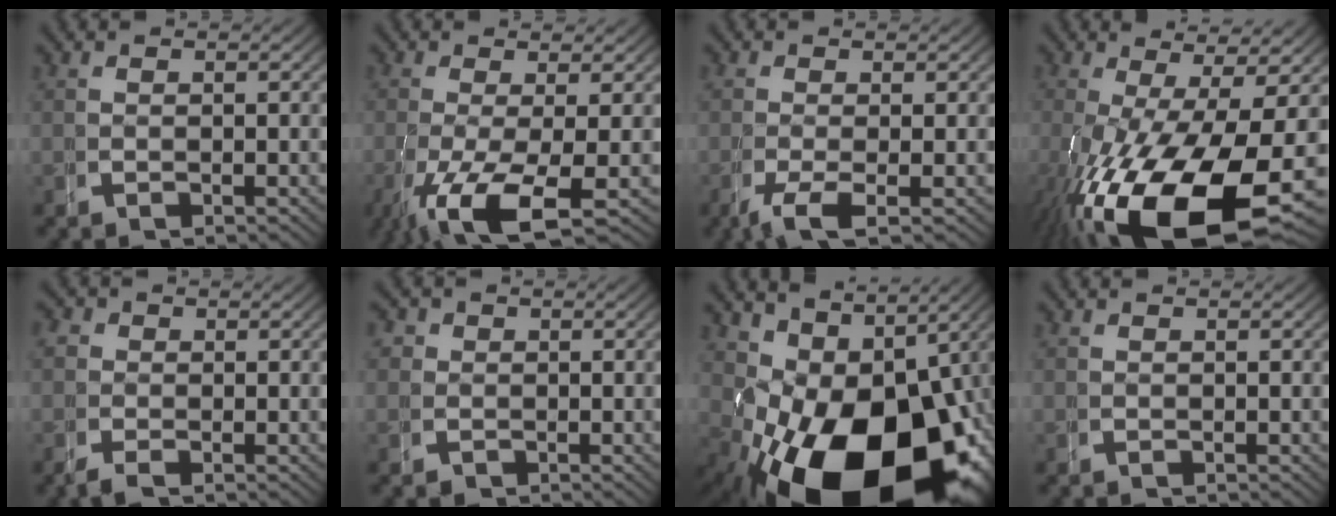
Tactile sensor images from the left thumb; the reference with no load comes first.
{"total": 7.3, "force": [-2.7, 3.0, 6.1], "torque": [-0.131, -0.035, -0.023]}
{"total": 3.6, "force": [-1.6, 1.4, 2.9], "torque": [-0.063, -0.020, -0.019]}
{"total": 17.2, "force": [-4.1, 9.0, 14.0], "torque": [-0.264, -0.074, -0.016]}
{"total": 2.0, "force": [-0.3, 1.9, 0.6], "torque": [-0.002, -0.007, -0.012]}
{"total": 2.7, "force": [0.0, 2.6, 0.5], "torque": [0.001, -0.001, -0.009]}
{"total": 19.5, "force": [-5.5, 11.5, 14.7], "torque": [-0.276, -0.089, -0.036]}
{"total": 0.0}